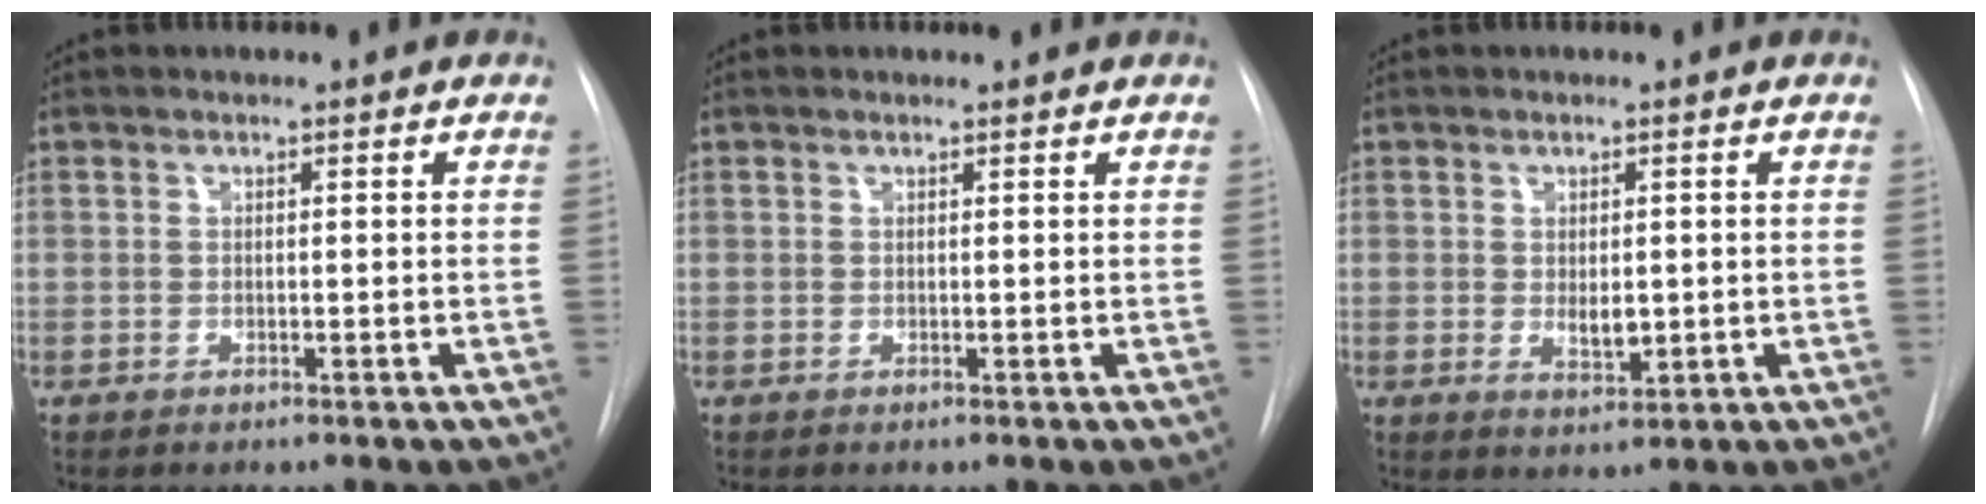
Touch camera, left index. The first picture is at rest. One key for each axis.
{"total": 1.3, "fx": 1.2, "fy": 0.2, "fz": 0.0, "tx": -0.010, "ty": 0.007, "tz": 0.017}
{"total": 2.7, "fx": 0.2, "fy": 1.4, "fz": 2.3, "tx": -0.039, "ty": -0.009, "tz": 0.011}